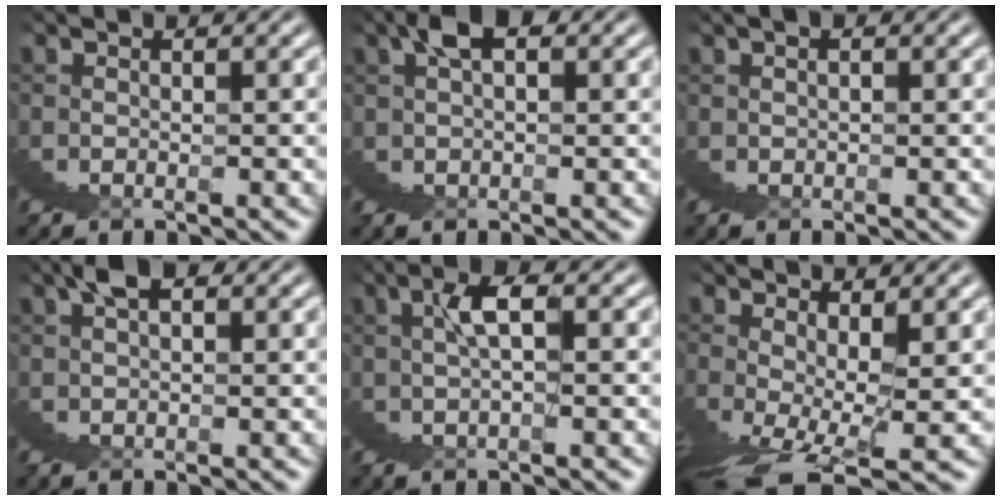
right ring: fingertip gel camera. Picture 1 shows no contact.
{"total": 4.2, "force": [2.2, 1.6, 3.1], "torque": [-0.045, 0.007, 0.034]}
{"total": 0.8, "force": [0.6, 0.2, 0.6], "torque": [-0.011, 0.007, 0.006]}
{"total": 3.4, "force": [2.0, 1.2, 2.4], "torque": [-0.038, 0.006, 0.031]}
{"total": 3.4, "force": [2.4, 0.0, 2.4], "torque": [-0.029, 0.022, 0.035]}
{"total": 2.0, "force": [-0.8, -1.0, 1.6], "torque": [0.003, -0.010, -0.002]}